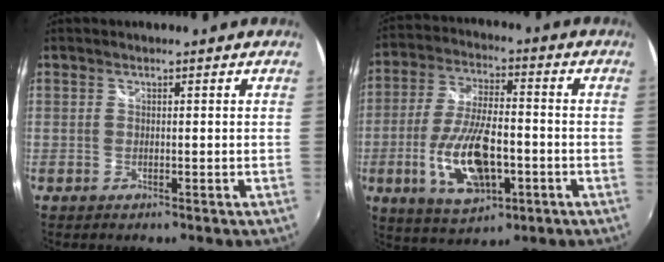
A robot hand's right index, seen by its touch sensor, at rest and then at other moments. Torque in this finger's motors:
{"motor_torque": [0.51, -0.22, 0.42, 0.21]}